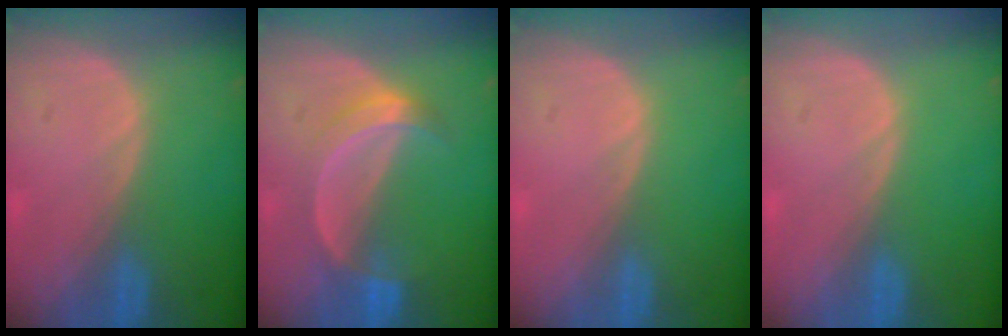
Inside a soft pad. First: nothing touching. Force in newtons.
{"total": 5.0, "press": 5.0, "slide": 0.2}
{"total": 0.0}
{"total": 0.0}